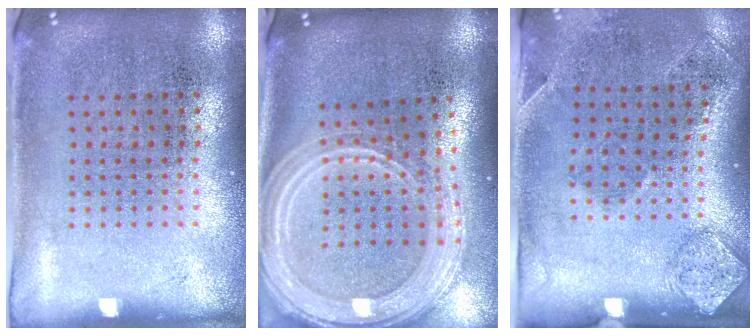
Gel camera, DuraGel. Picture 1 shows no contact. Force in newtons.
{"total": 3.1, "press": 2.5, "slide": 1.8}
{"total": 1.9, "press": 1.2, "slide": 1.5}